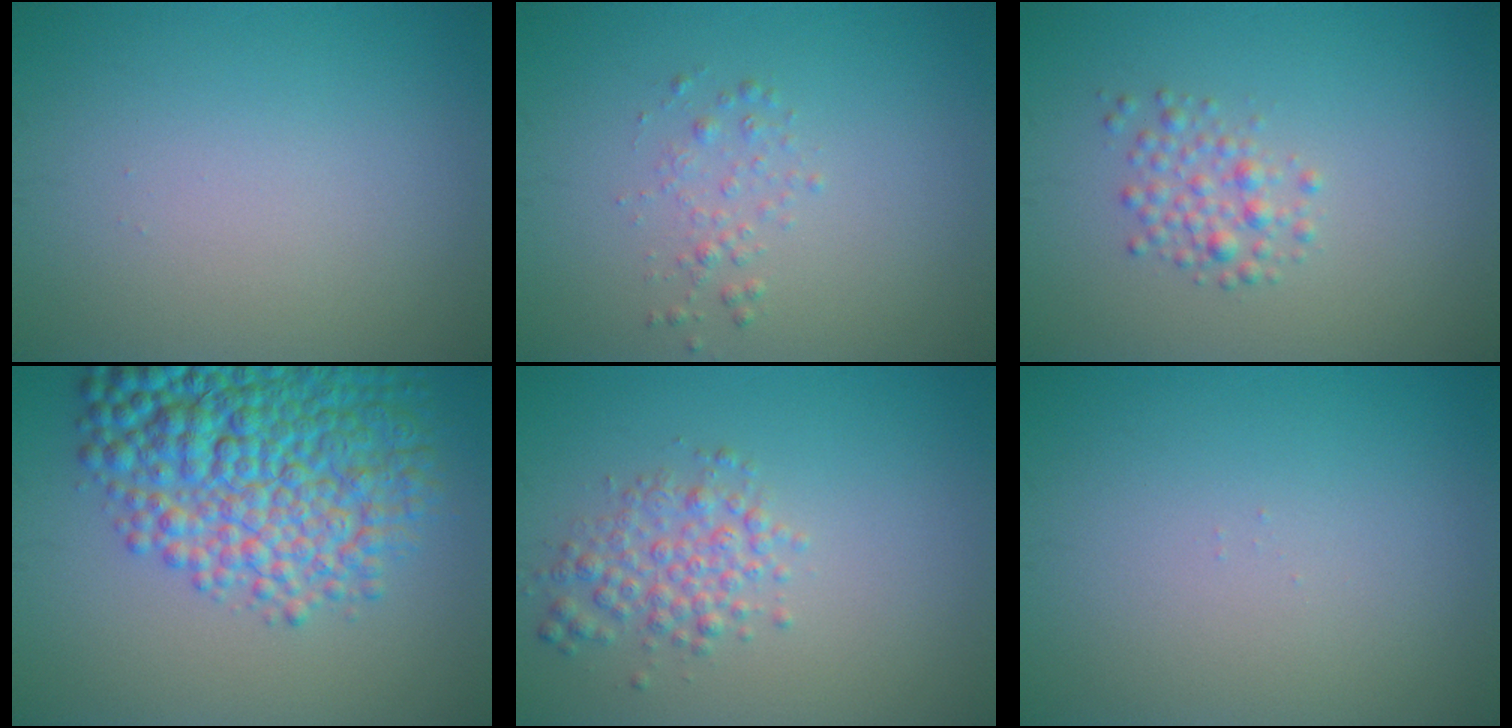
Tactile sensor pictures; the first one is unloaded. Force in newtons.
{"total": 1.3, "press": 1.3, "slide": 0.0}
{"total": 2.1, "press": 2.1, "slide": 0.1}
{"total": 10.1, "press": 10.1, "slide": 0.3}
{"total": 2.8, "press": 2.8, "slide": 0.1}
{"total": 0.0}